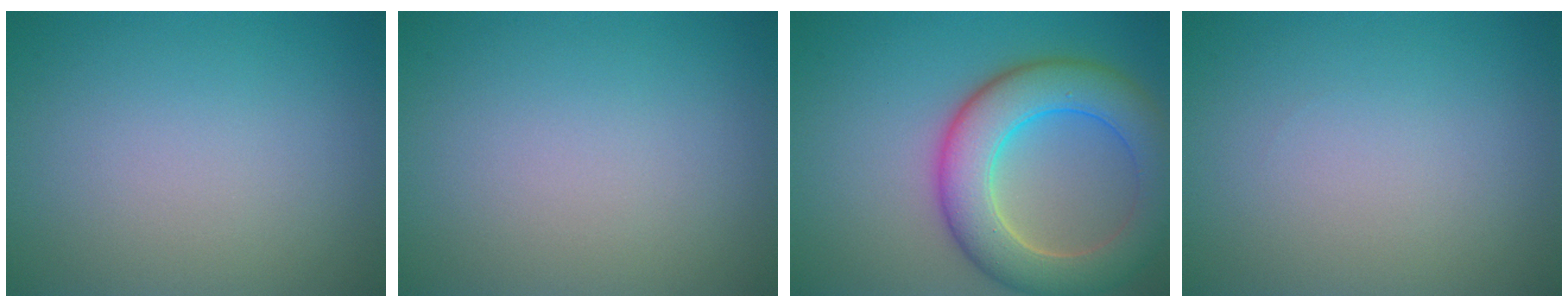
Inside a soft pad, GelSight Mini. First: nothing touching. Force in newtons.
{"total": 0.0}
{"total": 8.3, "press": 8.3, "slide": 0.5}
{"total": 0.0}